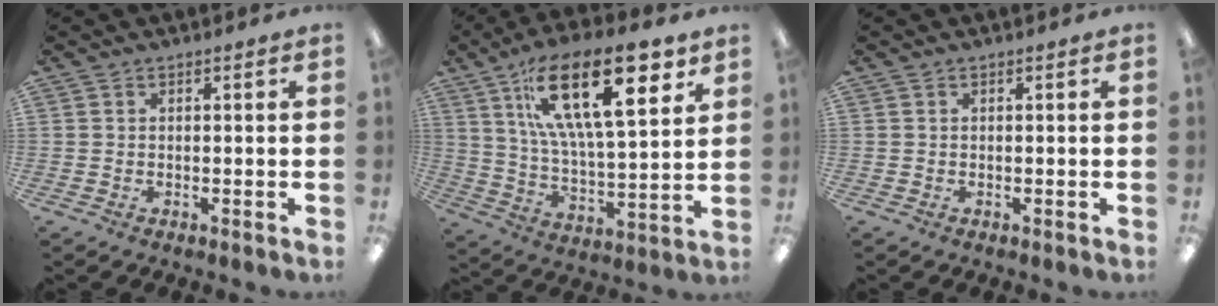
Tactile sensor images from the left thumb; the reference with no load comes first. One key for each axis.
{"total": 24.7, "fx": 12.9, "fy": 9.4, "fz": 18.9, "tx": -0.314, "ty": -0.048, "tz": 0.206}
{"total": 0.0}